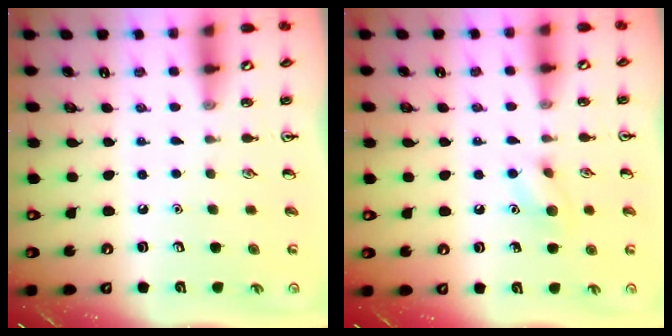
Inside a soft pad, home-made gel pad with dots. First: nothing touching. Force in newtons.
{"total": 7.5, "press": 7.3, "slide": 1.5}